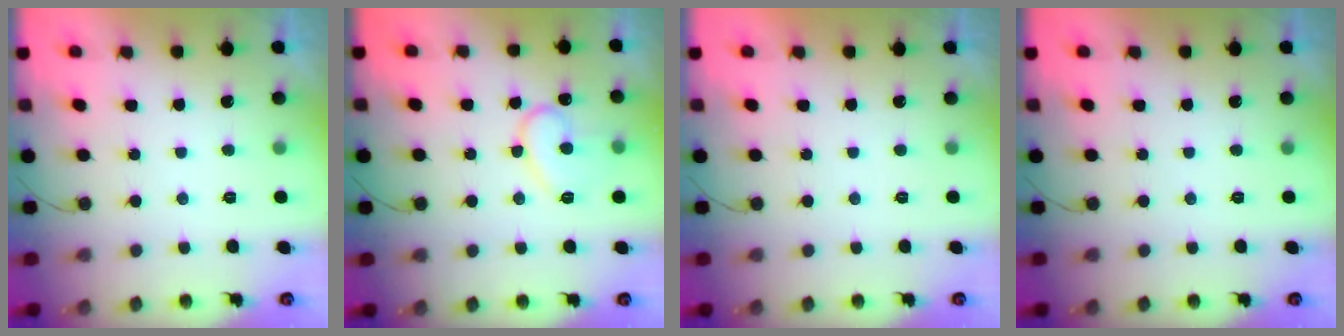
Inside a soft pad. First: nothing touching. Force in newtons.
{"total": 11.4, "press": 11.4, "slide": 0.9}
{"total": 1.8, "press": 1.8, "slide": 0.1}
{"total": 0.0}